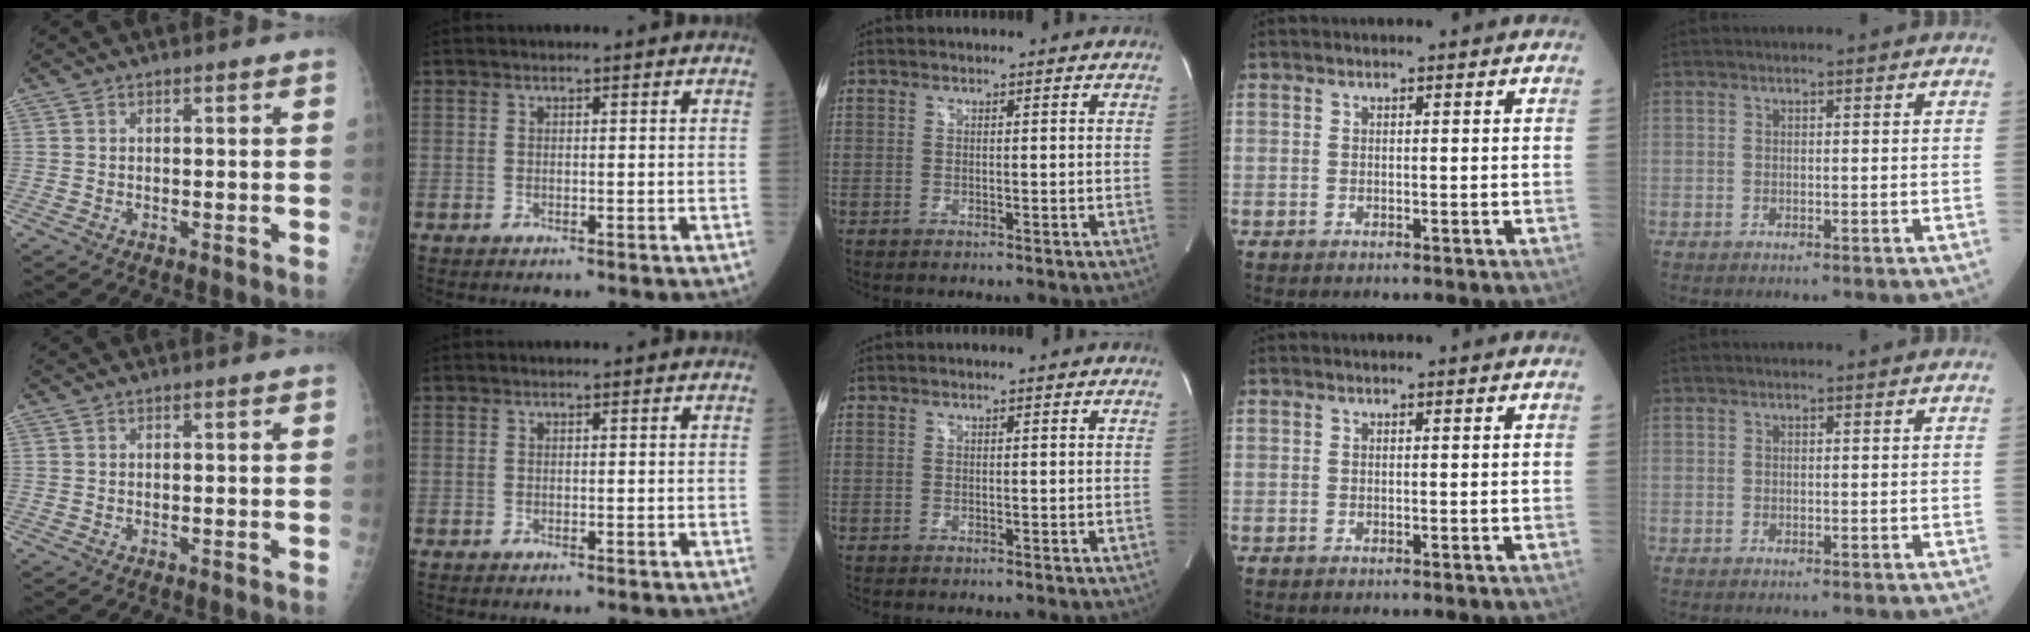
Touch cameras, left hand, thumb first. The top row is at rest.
{}